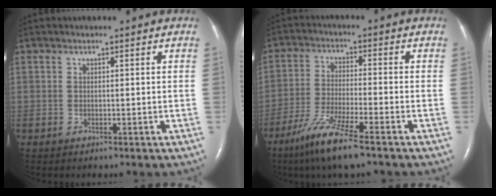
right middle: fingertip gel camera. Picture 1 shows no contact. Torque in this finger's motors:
{"motor_torque": [0.93, -0.89, 0.15, 0.08]}